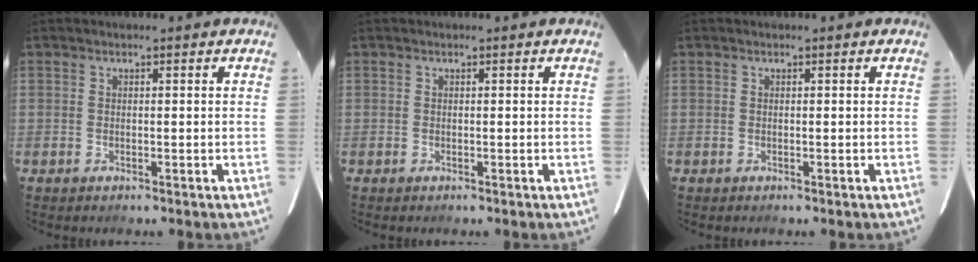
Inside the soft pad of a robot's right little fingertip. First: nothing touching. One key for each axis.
{"total": 0.0}
{"total": 0.0}